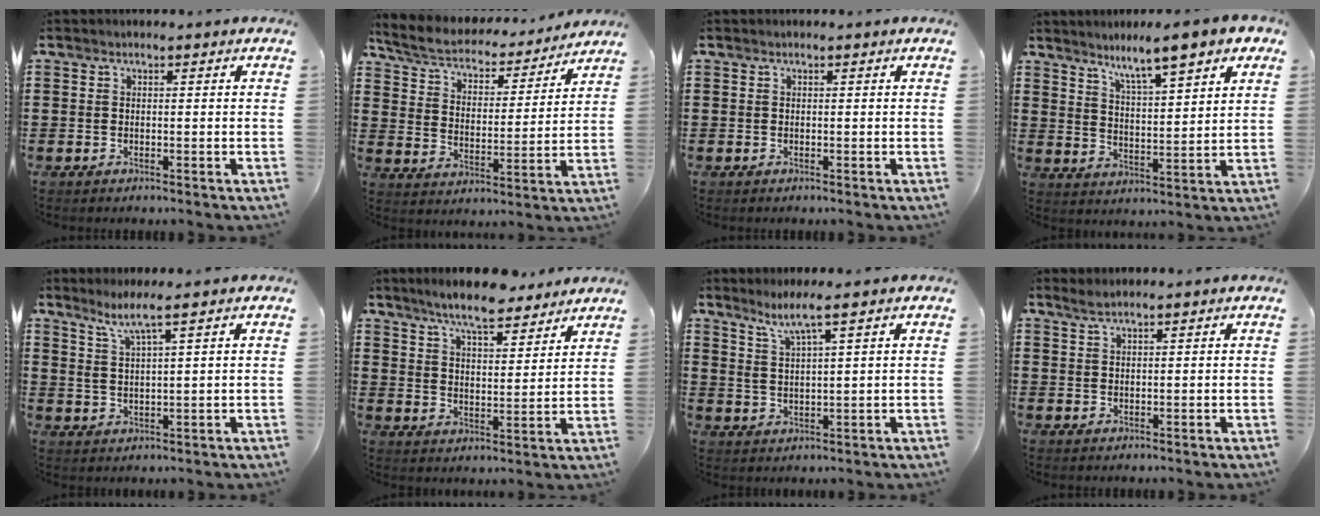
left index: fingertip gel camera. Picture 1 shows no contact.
{"total": 5.3, "force": [4.9, 0.9, 1.7], "torque": [-0.058, -0.035, 0.079]}
{"total": 0.0}
{"total": 6.9, "force": [5.6, 0.4, 4.1], "torque": [-0.085, -0.032, 0.085]}
{"total": 3.9, "force": [2.6, -0.3, 2.9], "torque": [-0.065, -0.004, 0.043]}
{"total": 7.9, "force": [7.0, 1.0, 3.5], "torque": [-0.084, -0.025, 0.125]}
{"total": 4.2, "force": [2.7, -0.2, 3.2], "torque": [-0.070, -0.005, 0.044]}
{"total": 1.5, "force": [1.2, 0.0, 0.9], "torque": [-0.019, 0.000, 0.024]}